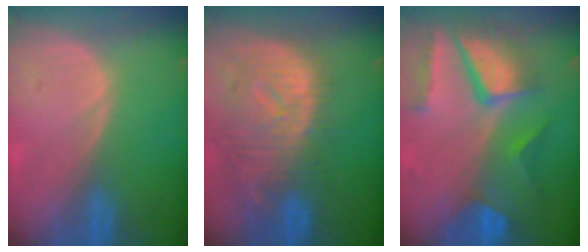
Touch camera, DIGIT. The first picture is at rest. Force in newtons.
{"total": 12.2, "press": 10.5, "slide": 6.2}
{"total": 11.0, "press": 9.0, "slide": 6.3}